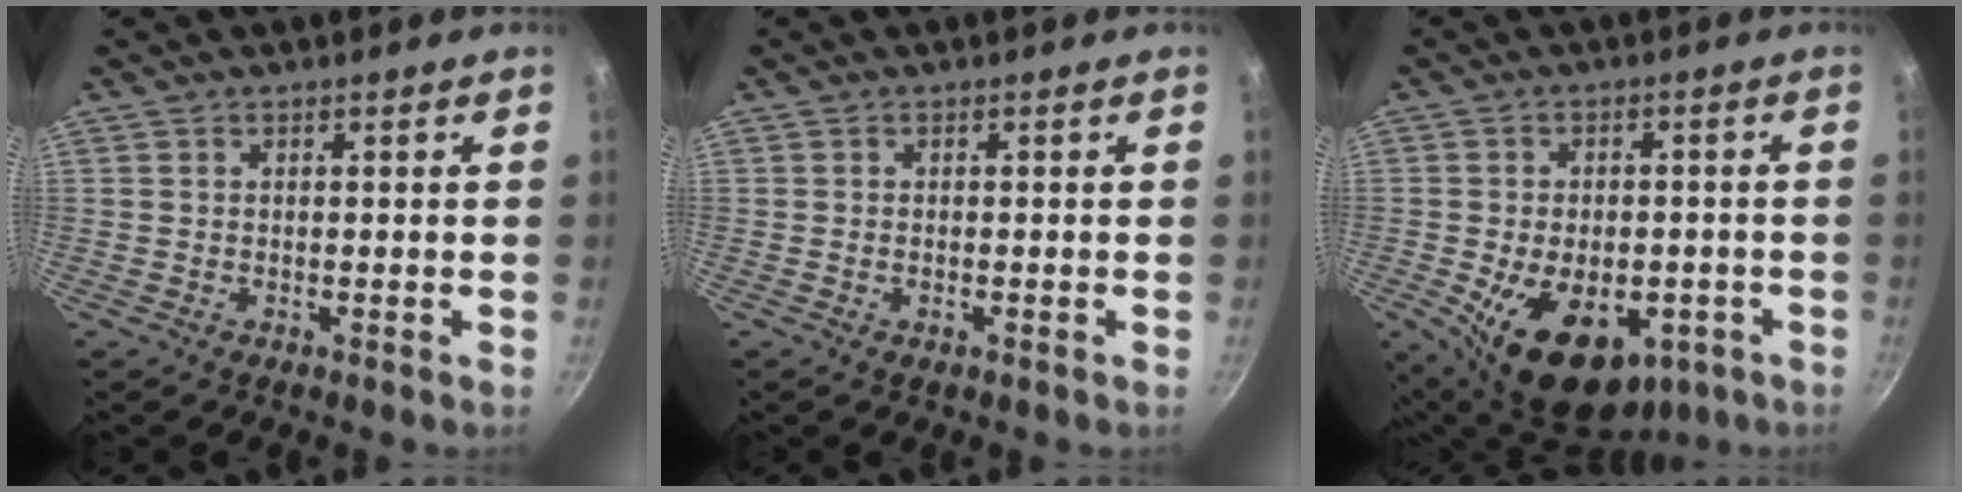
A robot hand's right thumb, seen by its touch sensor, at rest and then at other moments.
{"total": 0.9, "force": [-0.3, 0.5, 0.7], "torque": [-0.012, 0.002, -0.005]}
{"total": 17.2, "force": [-5.9, 10.7, 12.2], "torque": [-0.166, 0.002, -0.069]}